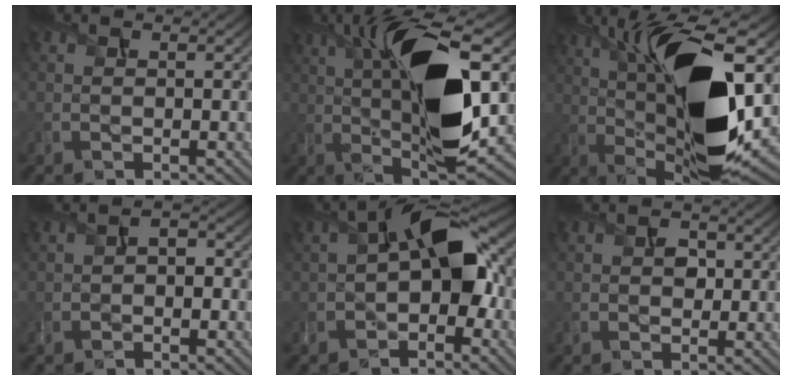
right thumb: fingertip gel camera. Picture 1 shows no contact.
{"total": 16.7, "force": [3.0, 5.1, 15.6], "torque": [-0.273, 0.014, 0.039]}
{"total": 18.4, "force": [3.3, 6.3, 17.0], "torque": [-0.291, 0.017, 0.045]}
{"total": 2.5, "force": [-1.2, 1.5, 1.6], "torque": [-0.032, 0.003, -0.026]}
{"total": 10.0, "force": [-0.3, 5.7, 8.2], "torque": [-0.126, 0.020, -0.022]}
{"total": 1.6, "force": [0.0, 1.3, 0.9], "torque": [-0.017, -0.004, -0.003]}